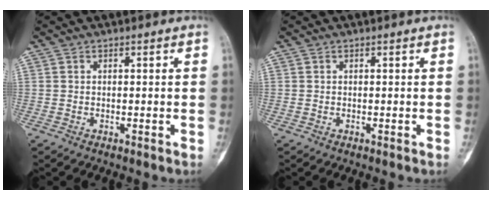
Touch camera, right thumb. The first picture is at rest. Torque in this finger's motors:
{"motor_torque": [0.08, 0.07, 0.03, -0.03, 0.00]}